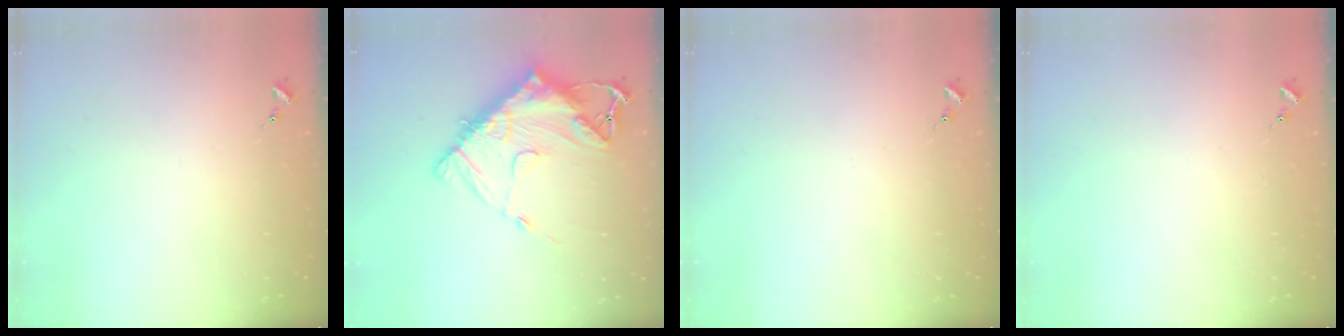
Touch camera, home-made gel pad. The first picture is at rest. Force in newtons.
{"total": 18.7, "press": 18.6, "slide": 1.9}
{"total": 0.0}
{"total": 0.0}